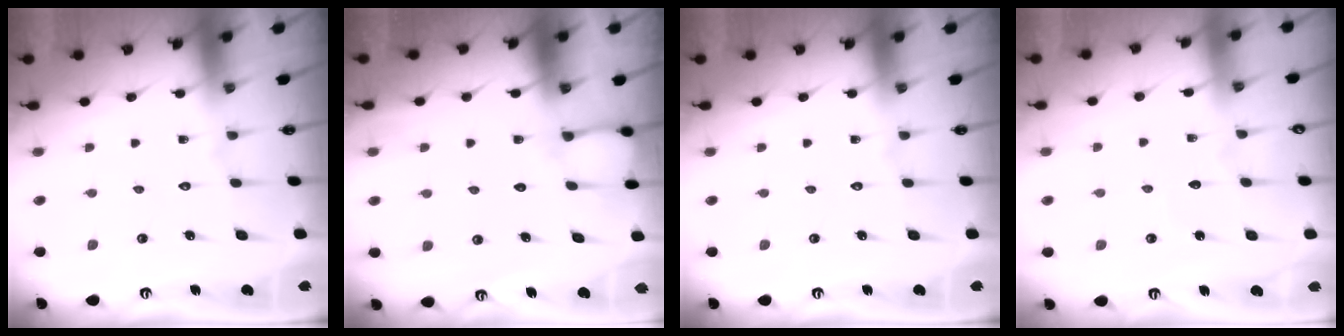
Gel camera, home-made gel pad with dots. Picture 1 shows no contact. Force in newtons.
{"total": 4.6, "press": 4.5, "slide": 0.5}
{"total": 0.0}
{"total": 2.5, "press": 2.4, "slide": 0.3}